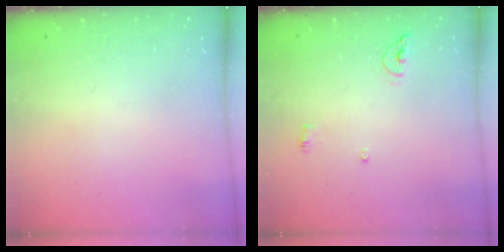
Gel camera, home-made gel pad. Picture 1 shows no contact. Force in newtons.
{"total": 6.1, "press": 5.9, "slide": 1.4}